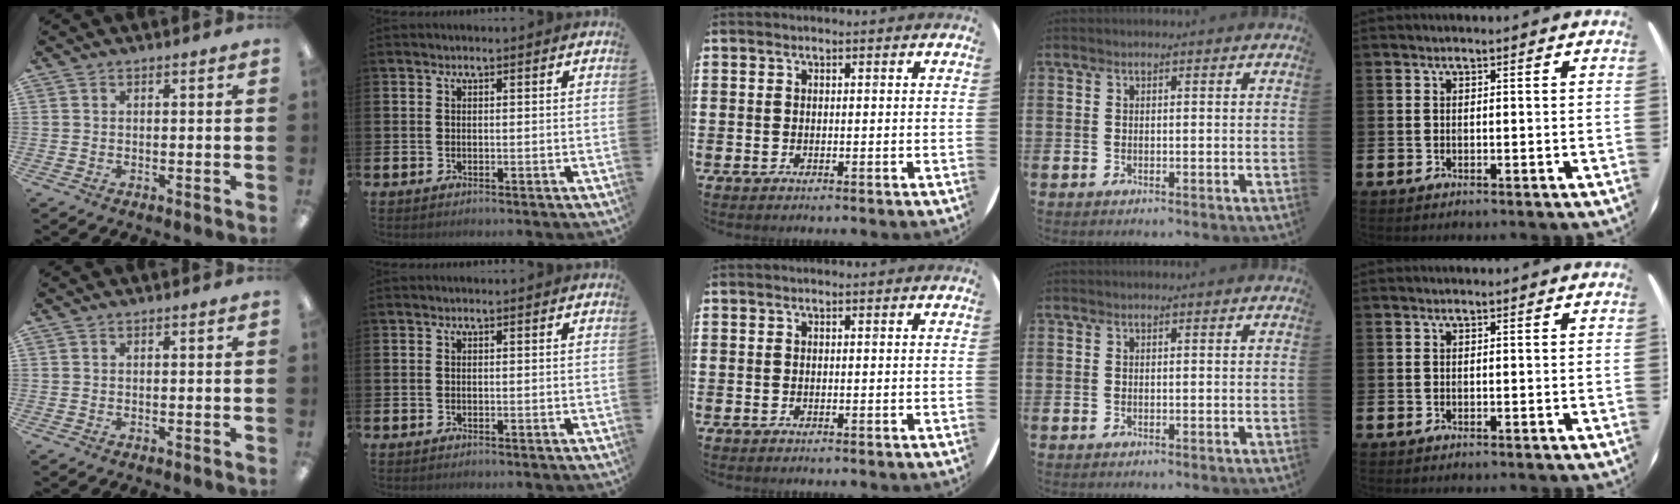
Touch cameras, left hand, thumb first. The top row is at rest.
{}